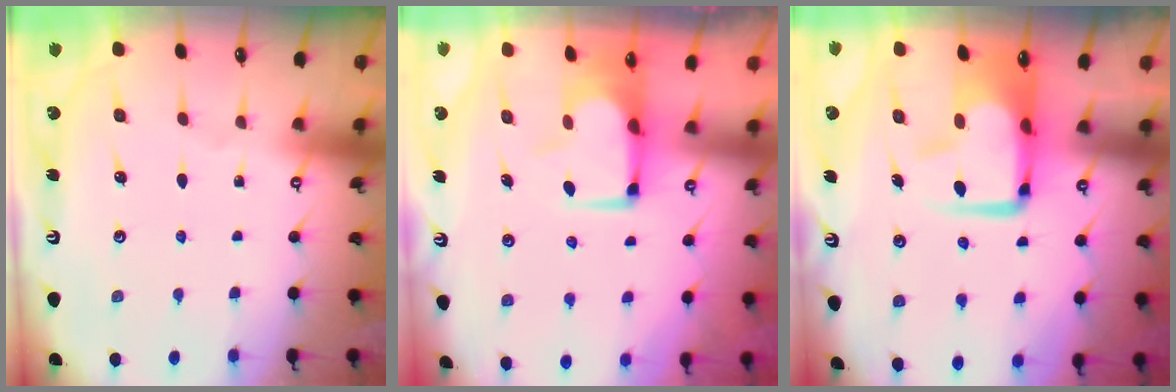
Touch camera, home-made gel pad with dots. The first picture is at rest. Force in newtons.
{"total": 6.0, "press": 6.0, "slide": 0.4}
{"total": 9.2, "press": 9.0, "slide": 1.8}